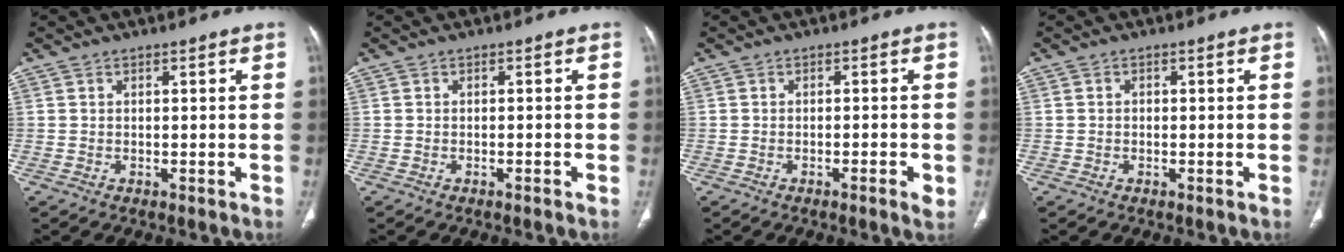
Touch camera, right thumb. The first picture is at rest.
{"total": 0.8, "force": [-0.4, 0.1, 0.7], "torque": [-0.017, 0.003, -0.005]}
{"total": 2.9, "force": [-1.1, 0.5, 2.6], "torque": [-0.045, 0.000, -0.016]}
{"total": 0.8, "force": [-0.1, 0.7, 0.4], "torque": [-0.005, 0.004, -0.002]}